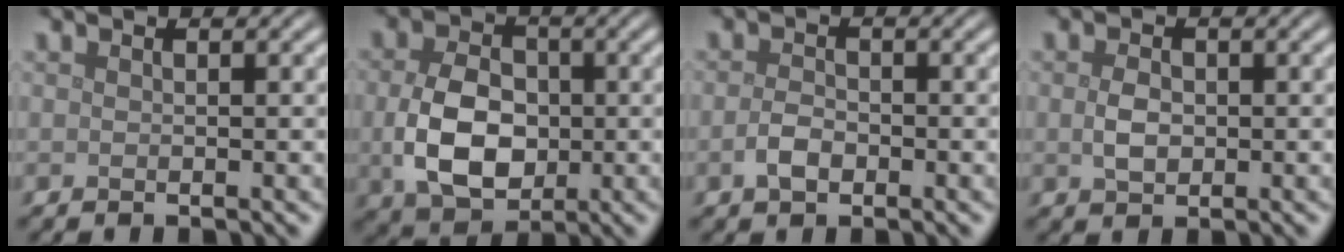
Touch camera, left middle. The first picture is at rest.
{"total": 6.6, "force": [-0.6, 4.7, 4.6], "torque": [-0.104, -0.010, -0.008]}
{"total": 1.9, "force": [-0.7, 1.2, 1.3], "torque": [-0.029, 0.000, -0.018]}
{"total": 2.0, "force": [0.0, 1.4, 1.5], "torque": [-0.032, -0.001, 0.000]}